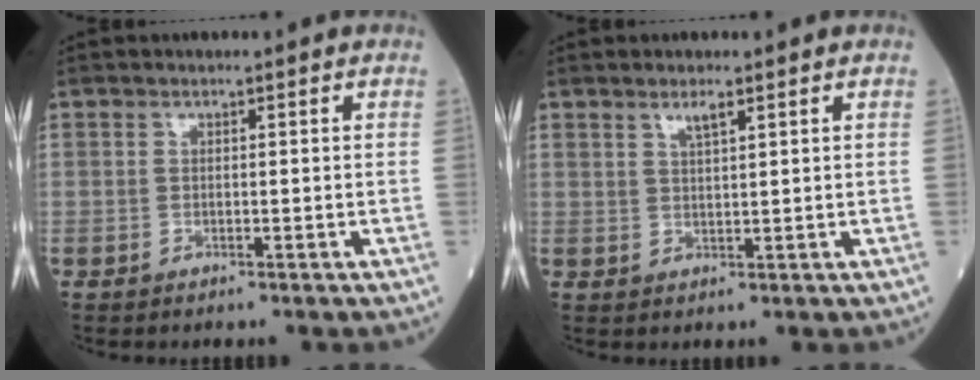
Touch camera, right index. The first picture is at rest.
{"total": 2.0, "force": [1.3, 0.2, 1.5], "torque": [-0.031, 0.001, 0.027]}